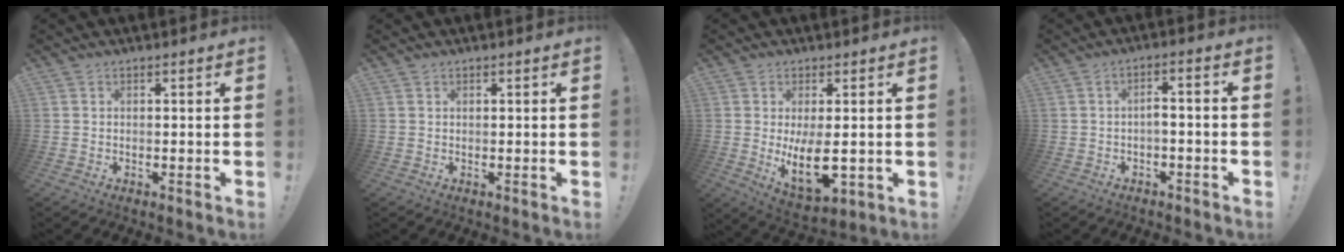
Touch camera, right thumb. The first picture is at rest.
{"total": 0.5, "force": [0.4, 0.3, 0.0], "torque": [0.008, -0.004, 0.008]}
{"total": 12.6, "force": [-0.1, 6.2, 11.0], "torque": [-0.171, -0.021, 0.005]}
{"total": 3.6, "force": [-1.7, 0.5, 3.2], "torque": [-0.052, 0.001, -0.032]}